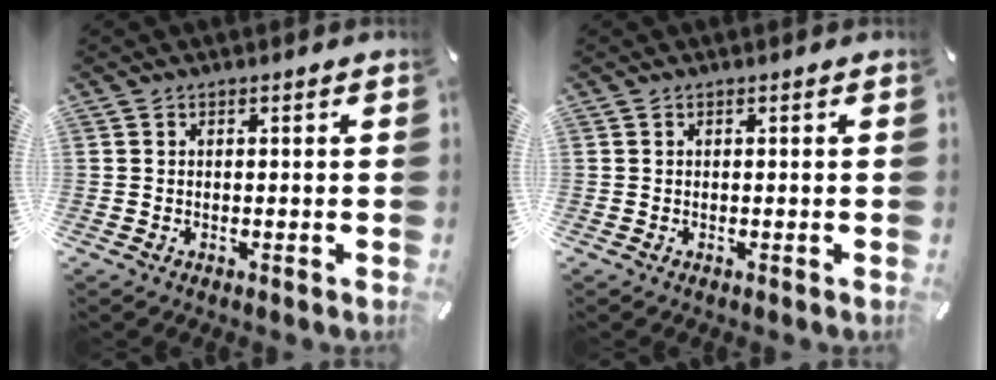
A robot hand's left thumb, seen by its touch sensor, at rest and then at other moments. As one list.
[{"total": 0.0}]